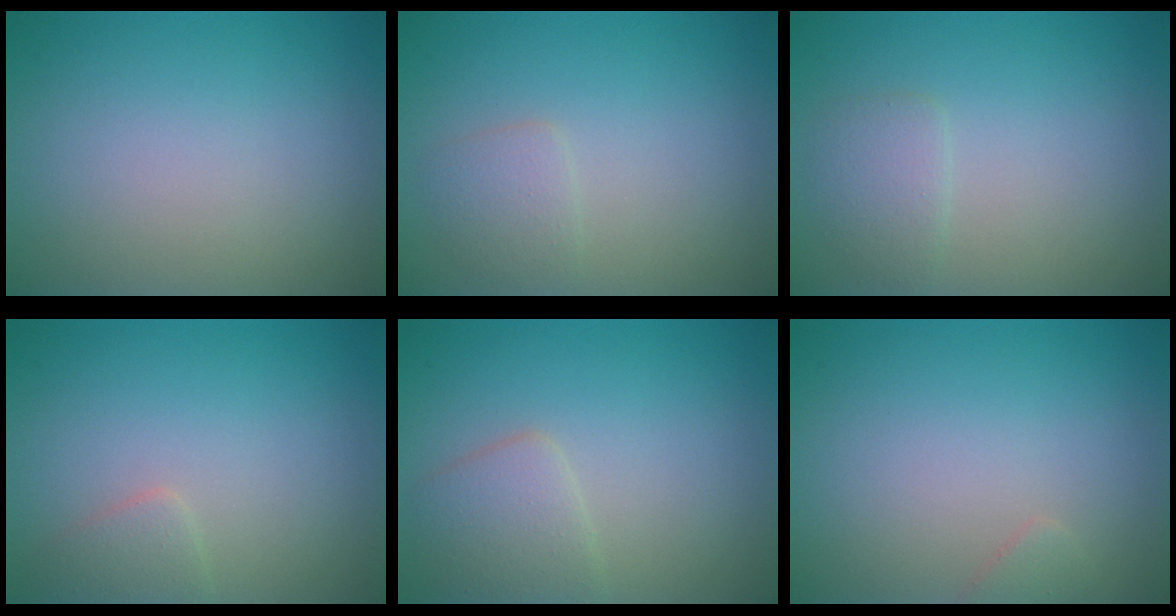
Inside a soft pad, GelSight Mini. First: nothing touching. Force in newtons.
{"total": 1.5, "press": 1.5, "slide": 0.1}
{"total": 1.7, "press": 1.7, "slide": 0.1}
{"total": 1.4, "press": 1.4, "slide": 0.1}
{"total": 2.6, "press": 2.6, "slide": 0.1}
{"total": 0.8, "press": 0.8, "slide": 0.1}